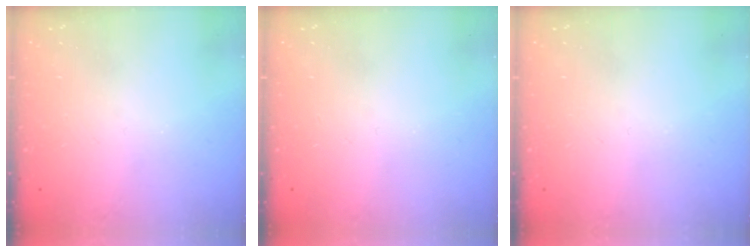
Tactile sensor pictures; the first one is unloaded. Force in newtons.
{"total": 0.0}
{"total": 0.0}